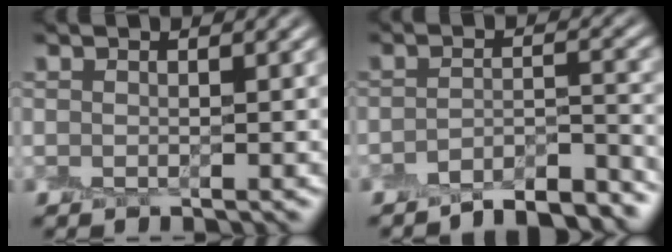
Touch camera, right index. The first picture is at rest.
{"total": 6.4, "force": [-5.6, 1.2, 2.9], "torque": [-0.039, 0.000, -0.086]}